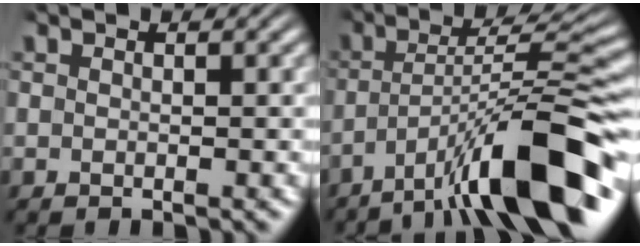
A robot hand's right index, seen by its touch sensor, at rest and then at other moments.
{"total": 9.2, "force": [-3.6, 2.2, 8.2], "torque": [-0.114, 0.002, -0.044]}